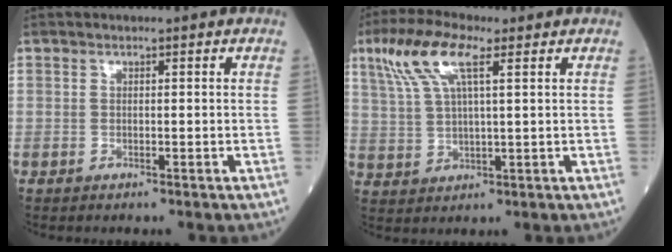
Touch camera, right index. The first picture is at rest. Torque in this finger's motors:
{"motor_torque": [0.50, 0.10, 0.22, 0.15]}